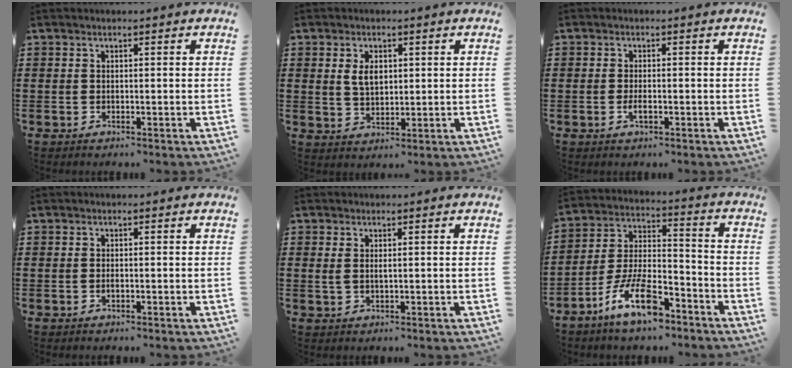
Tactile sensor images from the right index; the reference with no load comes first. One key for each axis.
{"total": 3.6, "fx": 0.9, "fy": 2.1, "fz": 2.8, "tx": -0.053, "ty": 0.005, "tz": 0.014}
{"total": 1.9, "fx": -0.6, "fy": 0.5, "fz": 1.7, "tx": -0.038, "ty": -0.006, "tz": -0.013}
{"total": 0.5, "fx": -0.2, "fy": 0.1, "fz": 0.5, "tx": -0.011, "ty": -0.005, "tz": -0.003}
{"total": 1.2, "fx": 0.4, "fy": 0.4, "fz": 1.1, "tx": -0.022, "ty": 0.003, "tz": 0.007}
{"total": 11.4, "fx": -7.7, "fy": 3.7, "fz": 7.5, "tx": -0.160, "ty": 0.017, "tz": -0.147}